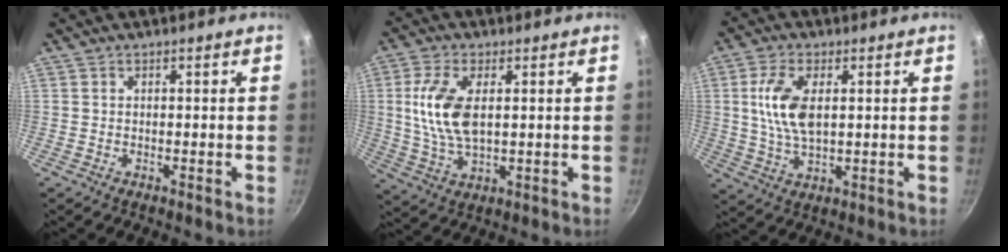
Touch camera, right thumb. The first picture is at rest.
{"total": 10.7, "force": [1.7, 5.4, 9.1], "torque": [-0.180, -0.004, 0.036]}
{"total": 9.6, "force": [1.7, 4.8, 8.1], "torque": [-0.156, -0.003, 0.036]}